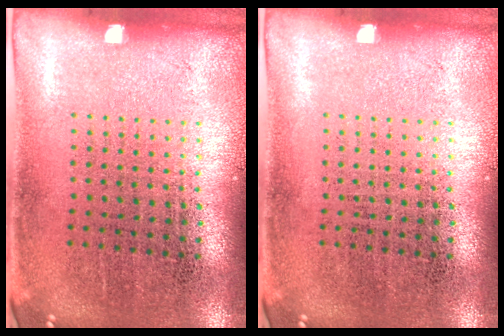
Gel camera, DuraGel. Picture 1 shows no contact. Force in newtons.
{"total": 0.0}